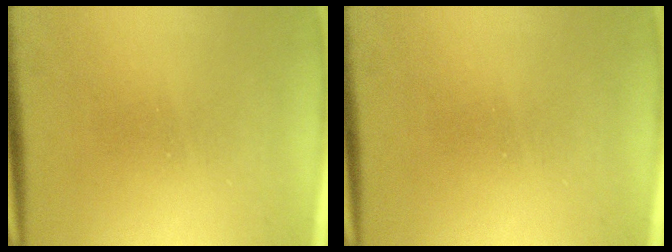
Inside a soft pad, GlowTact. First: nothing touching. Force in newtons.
{"total": 0.0}